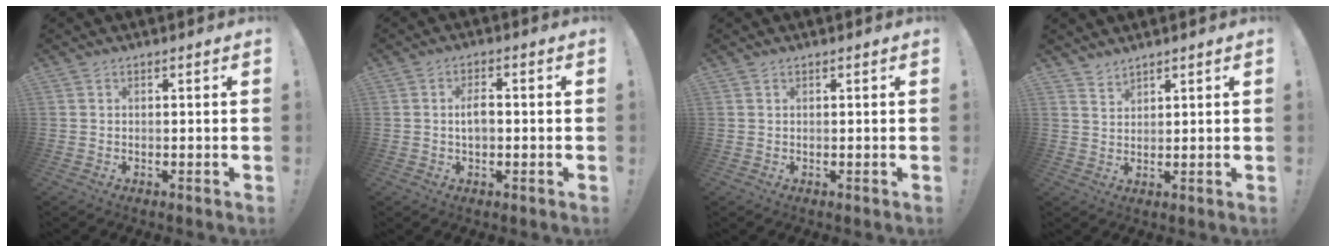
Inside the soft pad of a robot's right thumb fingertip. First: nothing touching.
{"total": 3.9, "force": [-0.2, 1.9, 3.4], "torque": [-0.048, 0.005, -0.008]}
{"total": 0.0}
{"total": 2.5, "force": [2.5, 0.5, 0.1], "torque": [0.003, -0.023, 0.046]}